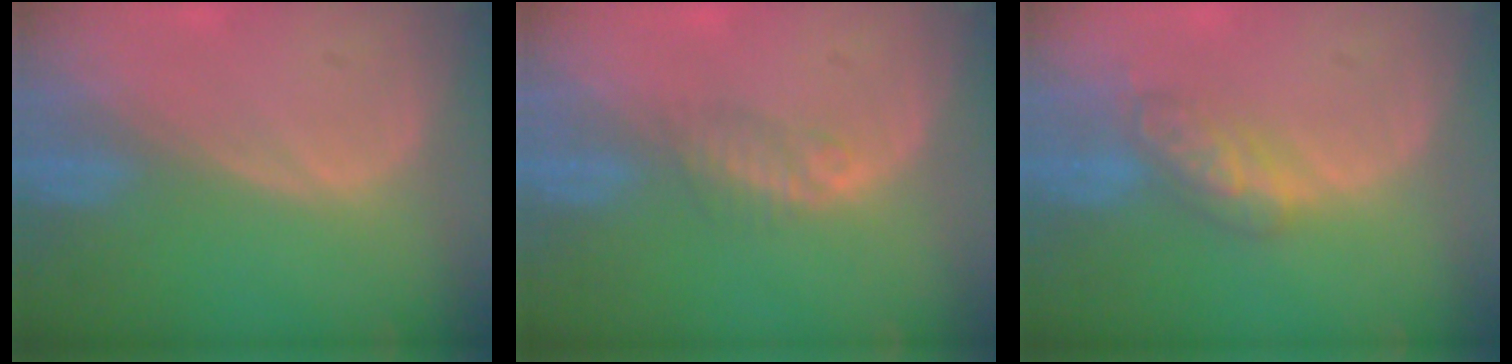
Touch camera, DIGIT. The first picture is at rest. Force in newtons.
{"total": 2.2, "press": 1.9, "slide": 1.0}
{"total": 5.2, "press": 5.1, "slide": 1.0}